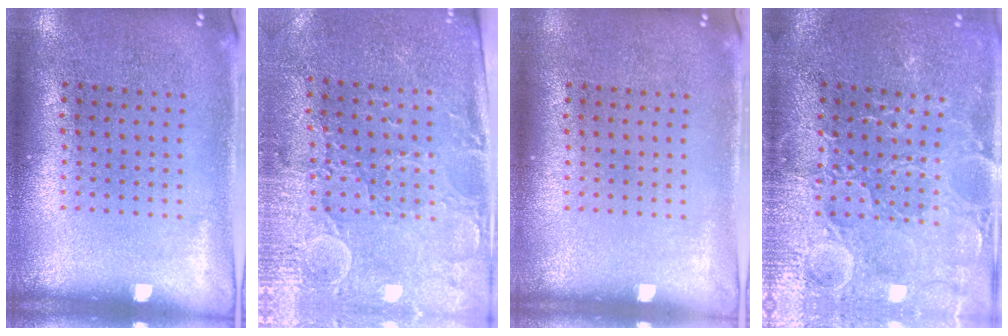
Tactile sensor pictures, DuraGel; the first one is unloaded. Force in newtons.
{"total": 3.1, "press": 2.9, "slide": 1.2}
{"total": 0.0}
{"total": 3.7, "press": 3.6, "slide": 0.8}